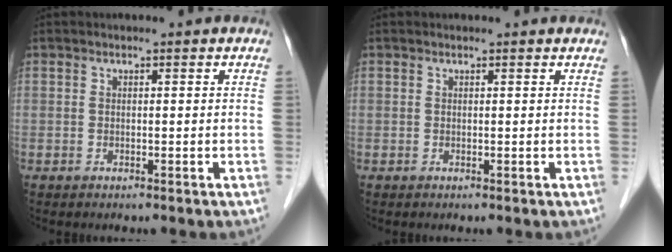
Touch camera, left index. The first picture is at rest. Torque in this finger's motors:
{"motor_torque": [0.25, -0.15, -0.01, -0.01]}